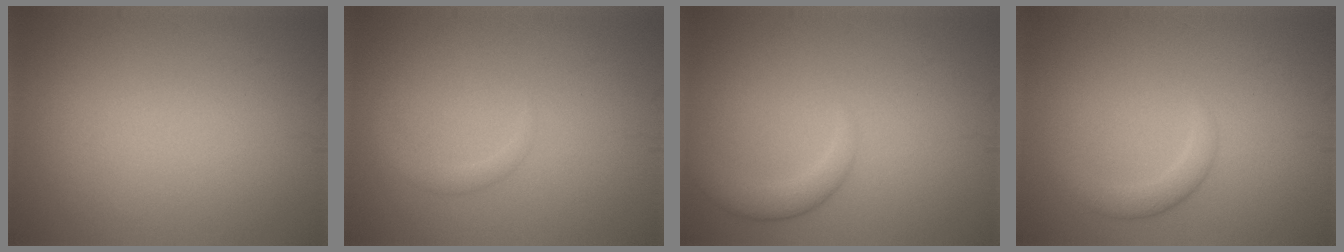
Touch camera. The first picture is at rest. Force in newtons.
{"total": 1.3, "press": 1.3, "slide": 0.1}
{"total": 2.4, "press": 2.4, "slide": 0.2}
{"total": 1.8, "press": 1.8, "slide": 0.1}